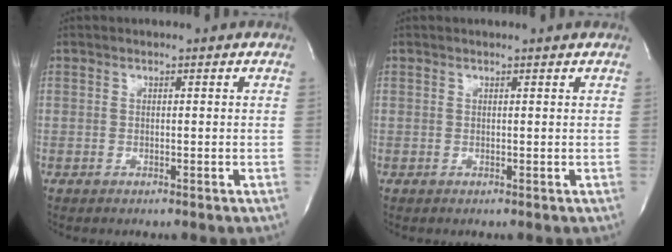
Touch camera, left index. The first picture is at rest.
{"total": 1.3, "force": [1.2, -0.3, 0.4], "torque": [-0.015, 0.002, 0.018]}